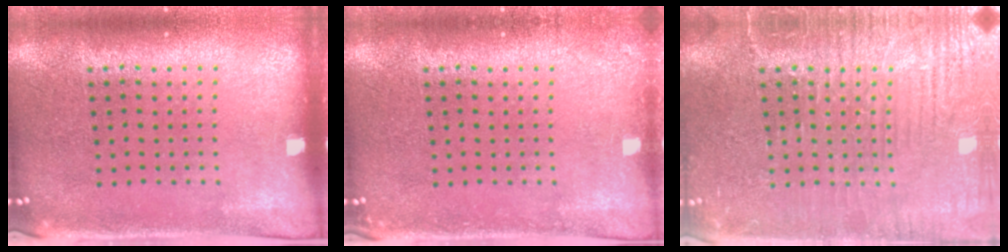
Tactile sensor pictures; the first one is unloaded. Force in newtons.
{"total": 0.8, "press": 0.8, "slide": 0.1}
{"total": 5.4, "press": 5.3, "slide": 0.7}